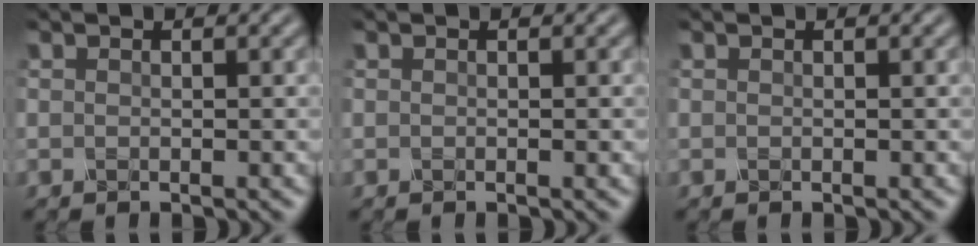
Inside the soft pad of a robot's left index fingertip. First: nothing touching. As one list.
[{"total": 0.0}, {"total": 0.0}]